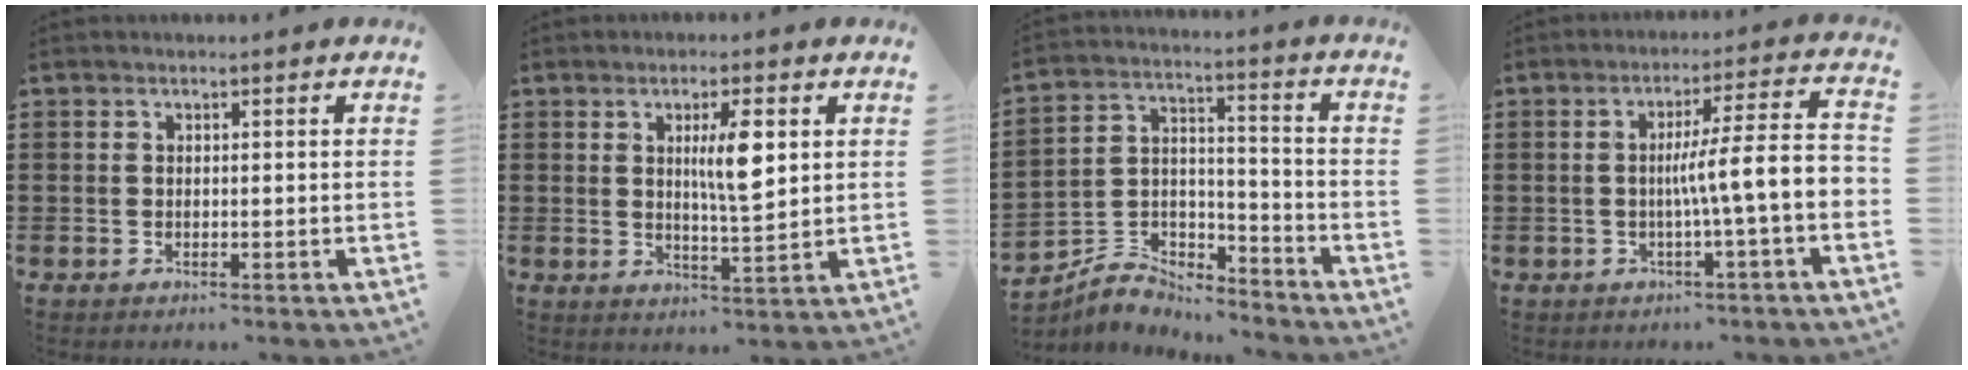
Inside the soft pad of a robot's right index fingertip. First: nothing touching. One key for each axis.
{"total": 6.3, "fx": 1.9, "fy": 1.2, "fz": 5.9, "tx": -0.103, "ty": -0.001, "tz": 0.025}
{"total": 5.9, "fx": -5.5, "fy": 1.9, "fz": 0.6, "tx": -0.030, "ty": 0.006, "tz": -0.115}
{"total": 8.0, "fx": -1.4, "fy": 0.2, "fz": 7.8, "tx": -0.140, "ty": -0.002, "tz": -0.028}